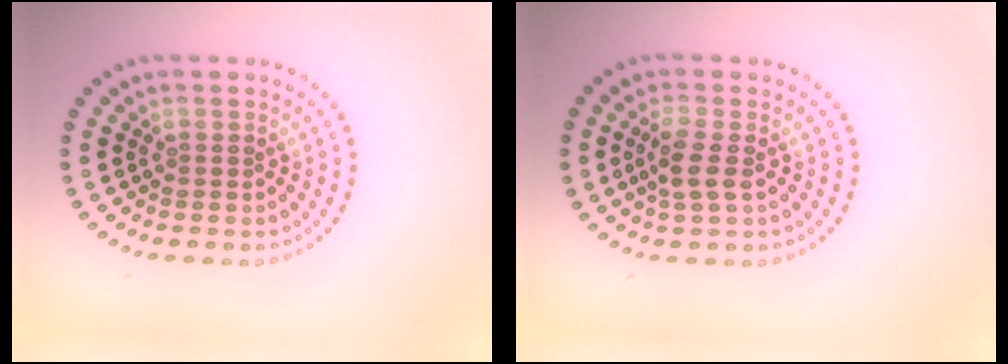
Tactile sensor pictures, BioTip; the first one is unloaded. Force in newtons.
{"total": 2.3, "press": 2.1, "slide": 0.9}